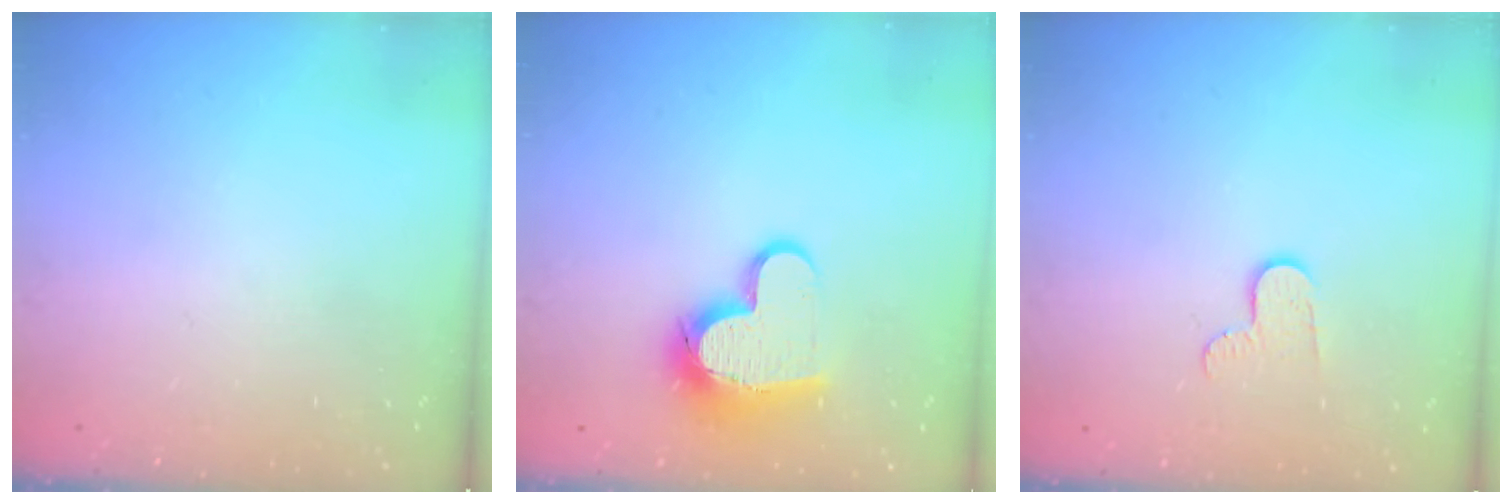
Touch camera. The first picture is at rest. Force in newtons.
{"total": 13.2, "press": 13.2, "slide": 1.1}
{"total": 6.1, "press": 6.0, "slide": 0.6}